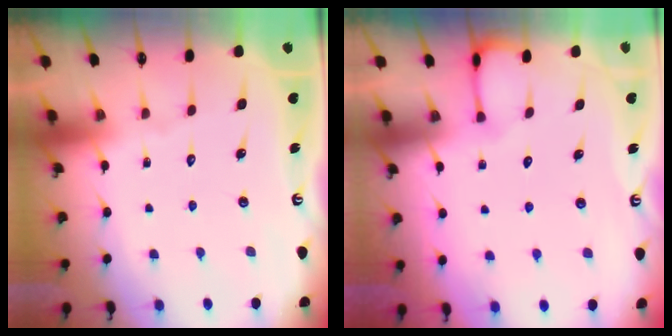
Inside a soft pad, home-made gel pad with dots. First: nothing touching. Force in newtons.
{"total": 2.0, "press": 2.0, "slide": 0.3}